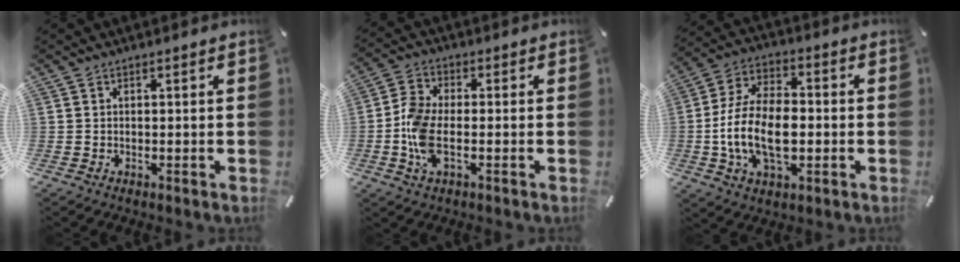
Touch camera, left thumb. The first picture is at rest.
{"total": 8.7, "force": [-1.9, 4.5, 7.2], "torque": [-0.162, -0.003, -0.037]}
{"total": 15.0, "force": [-3.0, 9.2, 11.5], "torque": [-0.244, 0.010, -0.054]}